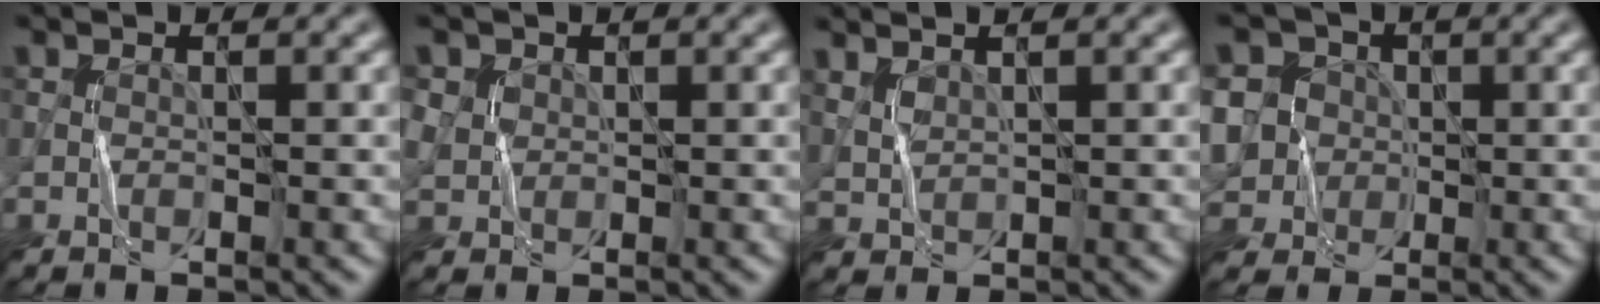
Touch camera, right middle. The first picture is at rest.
{"total": 1.8, "force": [0.4, 1.6, 0.6], "torque": [-0.015, 0.002, 0.005]}
{"total": 1.4, "force": [1.2, 0.3, 0.6], "torque": [-0.017, 0.004, 0.030]}
{"total": 8.6, "force": [-0.2, 7.9, 3.4], "torque": [-0.088, 0.027, -0.038]}